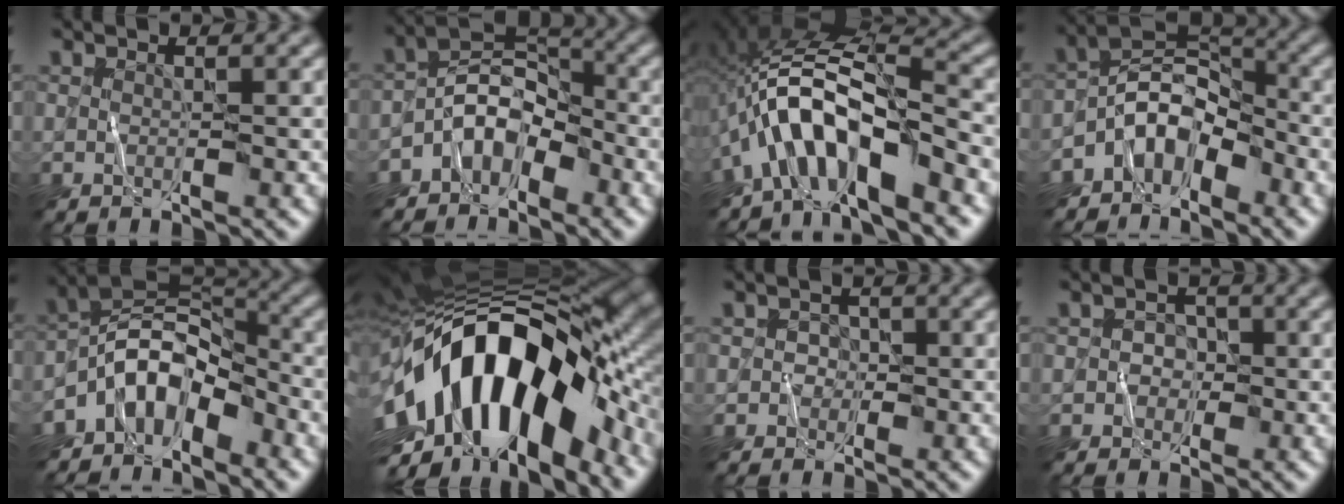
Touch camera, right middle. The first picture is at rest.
{"total": 4.9, "force": [-3.0, 3.0, 2.5], "torque": [-0.025, 0.010, -0.068]}
{"total": 9.0, "force": [-4.4, 2.9, 7.3], "torque": [-0.124, 0.019, -0.090]}
{"total": 5.6, "force": [-3.5, 3.3, 2.9], "torque": [-0.028, 0.010, -0.079]}
{"total": 6.7, "force": [-4.1, 3.7, 3.8], "torque": [-0.042, 0.010, -0.088]}
{"total": 18.0, "force": [-3.6, 9.2, 15.1], "torque": [-0.255, 0.024, -0.069]}
{"total": 1.2, "force": [-0.3, 1.2, -0.2], "torque": [0.027, 0.011, -0.011]}
{"total": 1.5, "force": [-0.2, 1.5, 0.2], "torque": [0.024, 0.007, -0.015]}